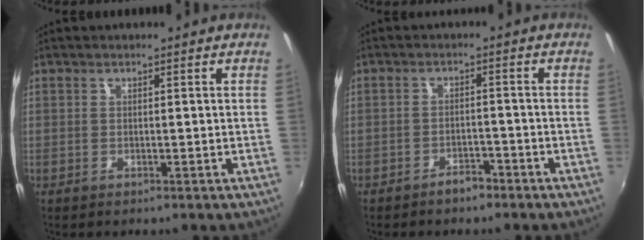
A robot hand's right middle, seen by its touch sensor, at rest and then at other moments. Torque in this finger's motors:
{"motor_torque": [0.53, -0.97, -0.12, 0.00]}